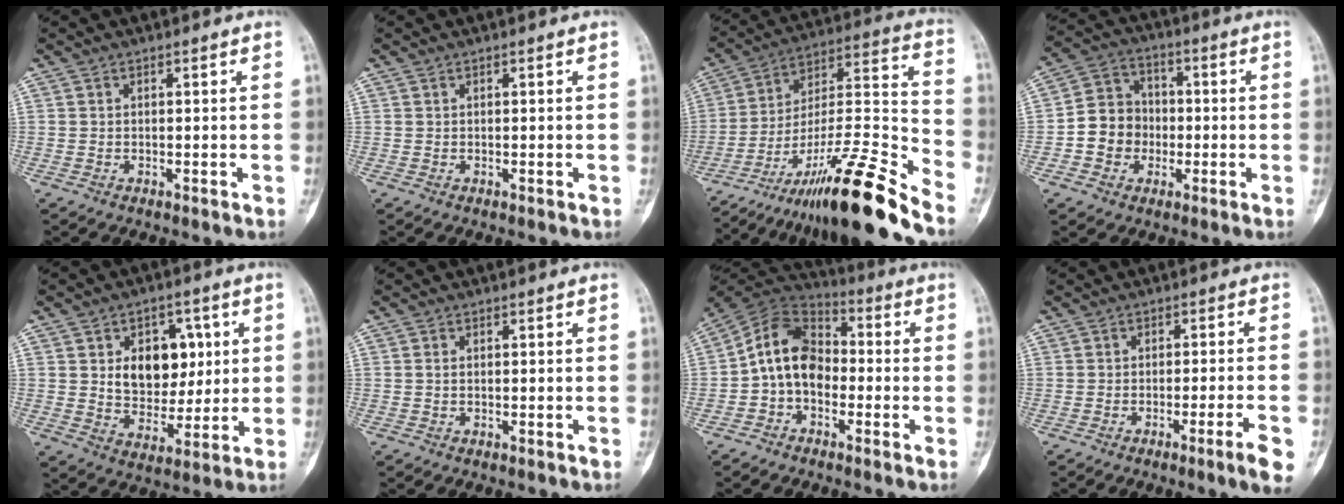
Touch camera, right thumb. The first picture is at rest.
{"total": 0.0}
{"total": 24.4, "force": [-18.5, 2.2, 15.8], "torque": [-0.249, 0.089, -0.316]}
{"total": 9.5, "force": [-1.7, 8.6, 3.7], "torque": [-0.028, 0.029, -0.040]}
{"total": 12.4, "force": [2.8, 8.8, 8.2], "torque": [-0.068, -0.013, 0.052]}
{"total": 0.7, "force": [0.0, 0.4, 0.5], "torque": [-0.010, 0.001, 0.000]}
{"total": 11.6, "force": [-1.9, 8.6, 7.5], "torque": [-0.112, 0.042, -0.050]}
{"total": 5.8, "force": [-2.9, -0.2, 5.1], "torque": [-0.075, 0.003, -0.043]}